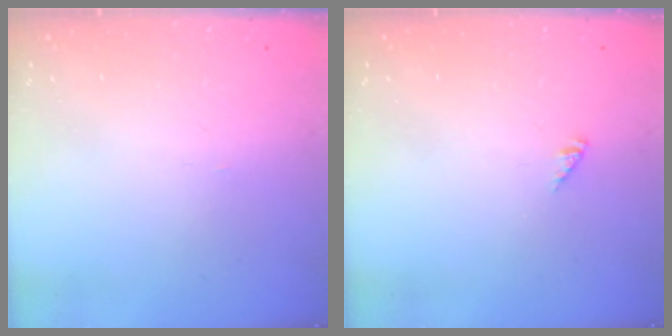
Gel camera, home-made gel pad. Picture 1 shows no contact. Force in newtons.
{"total": 0.0}